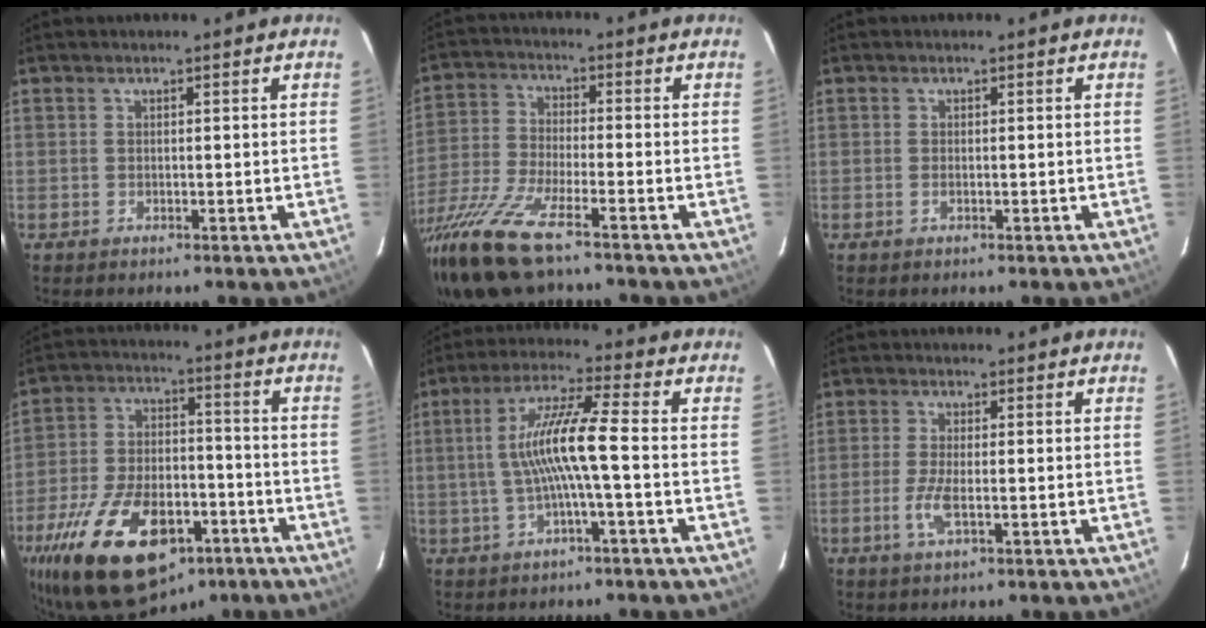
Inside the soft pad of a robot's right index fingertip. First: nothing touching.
{"total": 16.6, "force": [-11.9, 3.5, 11.0], "torque": [-0.243, -0.051, -0.231]}
{"total": 0.8, "force": [-0.4, 0.4, 0.6], "torque": [-0.013, -0.001, -0.008]}
{"total": 26.1, "force": [-15.1, 13.3, 16.7], "torque": [-0.344, -0.017, -0.232]}
{"total": 8.0, "force": [-1.6, 0.0, 7.8], "torque": [-0.161, 0.011, -0.026]}
{"total": 4.4, "force": [-1.6, 0.9, 4.0], "torque": [-0.087, -0.007, -0.033]}